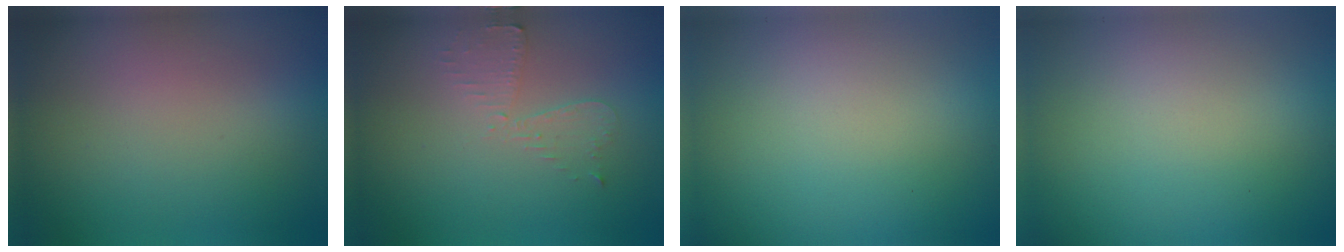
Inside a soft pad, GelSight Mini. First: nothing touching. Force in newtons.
{"total": 2.2, "press": 2.2, "slide": 0.5}
{"total": 0.0}
{"total": 0.0}